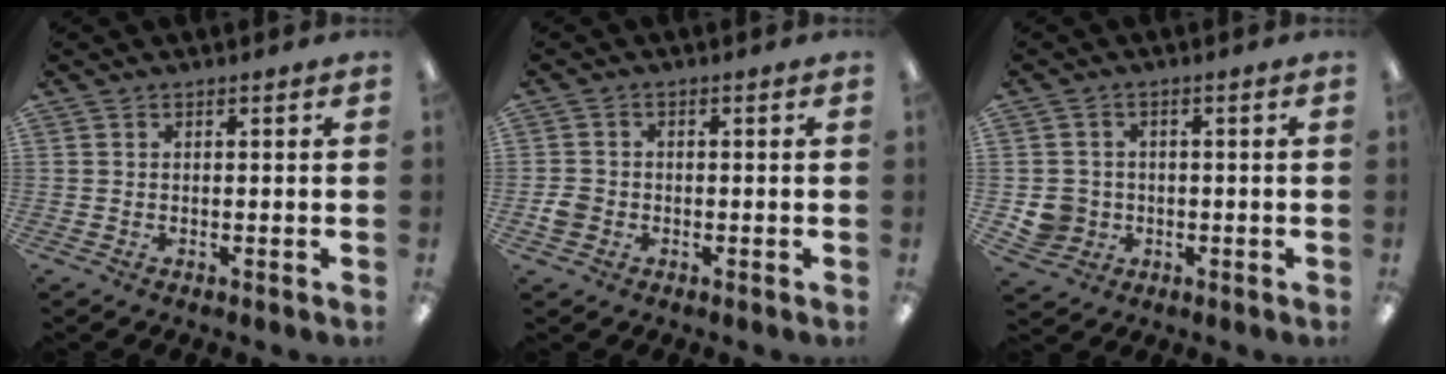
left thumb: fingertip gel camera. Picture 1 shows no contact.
{"total": 2.7, "force": [-0.9, 2.4, 1.0], "torque": [-0.017, 0.006, -0.018]}
{"total": 5.1, "force": [-0.8, 5.0, 1.1], "torque": [-0.027, 0.011, -0.011]}